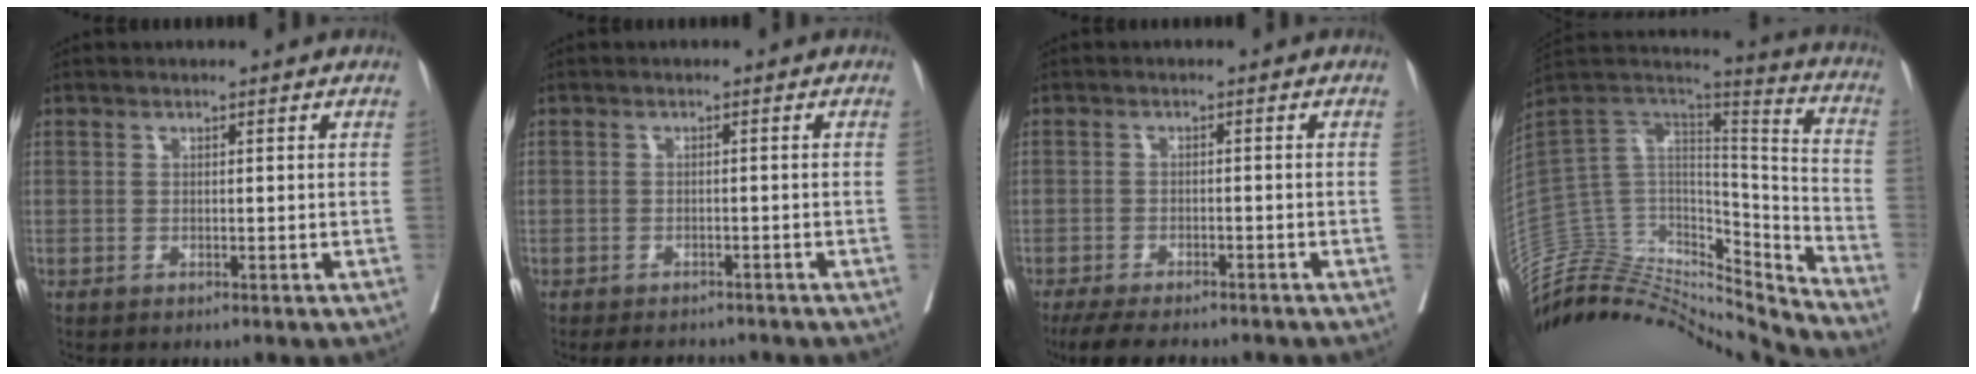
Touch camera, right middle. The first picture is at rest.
{"total": 4.2, "force": [-3.9, 1.3, 1.0], "torque": [-0.006, -0.003, -0.054]}
{"total": 9.7, "force": [-8.3, 2.1, 4.6], "torque": [-0.066, -0.011, -0.123]}
{"total": 29.5, "force": [-28.2, 5.8, 6.6], "torque": [-0.135, 0.027, -0.444]}